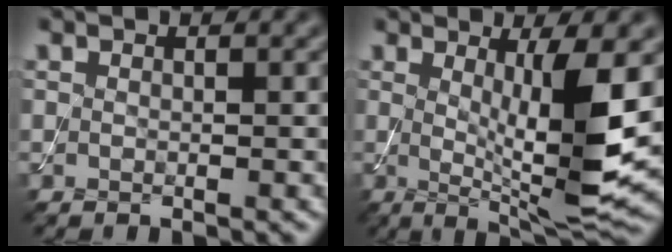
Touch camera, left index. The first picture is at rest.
{"total": 8.3, "force": [0.9, 1.6, 8.1], "torque": [-0.125, -0.022, 0.026]}